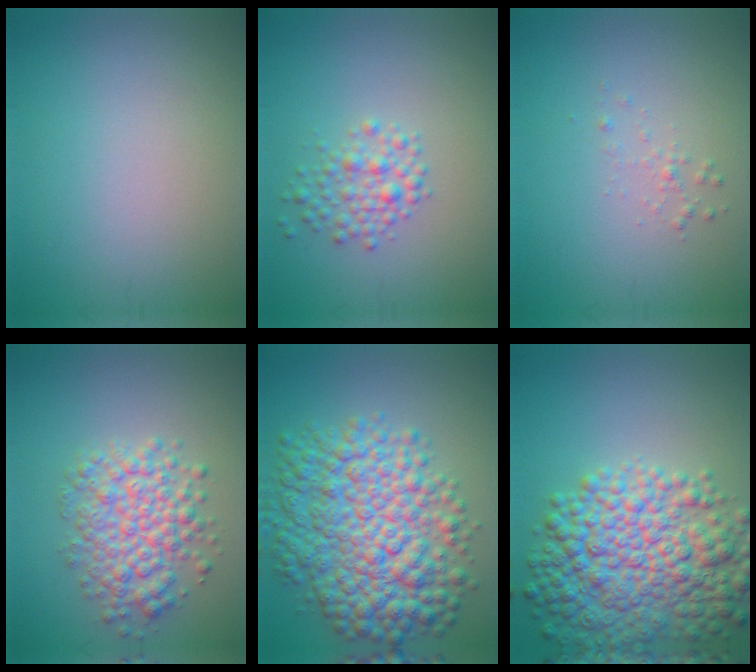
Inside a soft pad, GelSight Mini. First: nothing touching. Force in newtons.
{"total": 2.4, "press": 2.4, "slide": 0.1}
{"total": 0.7, "press": 0.7, "slide": 0.1}
{"total": 5.0, "press": 5.0, "slide": 0.2}
{"total": 10.3, "press": 10.3, "slide": 0.1}
{"total": 10.0, "press": 10.0, "slide": 0.3}